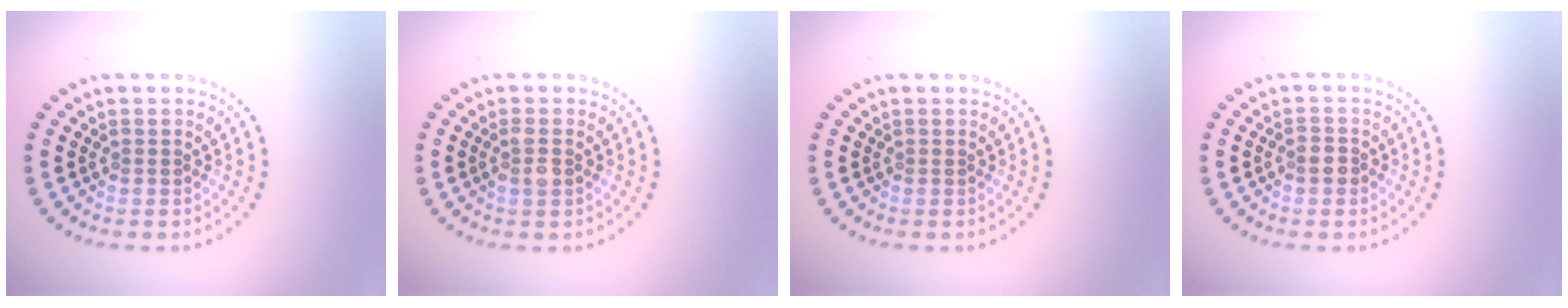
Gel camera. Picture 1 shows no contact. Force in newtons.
{"total": 1.4, "press": 1.3, "slide": 0.5}
{"total": 0.0}
{"total": 1.4, "press": 1.3, "slide": 0.4}